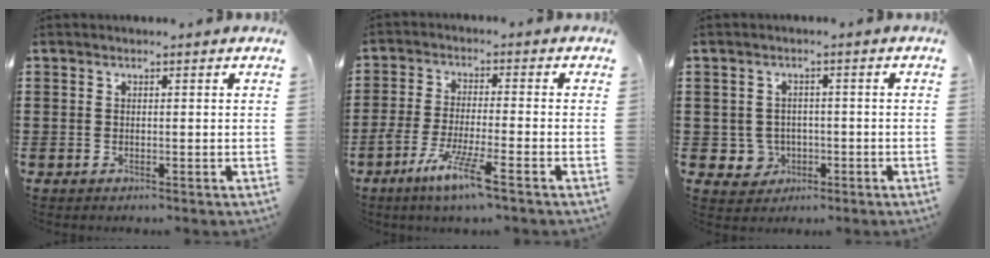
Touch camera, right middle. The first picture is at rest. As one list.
[{"total": 7.3, "force": [-4.9, 0.2, 5.4], "torque": [-0.111, -0.014, -0.094]}, {"total": 2.8, "force": [-0.8, 2.5, 0.9], "torque": [-0.026, 0.001, -0.017]}]